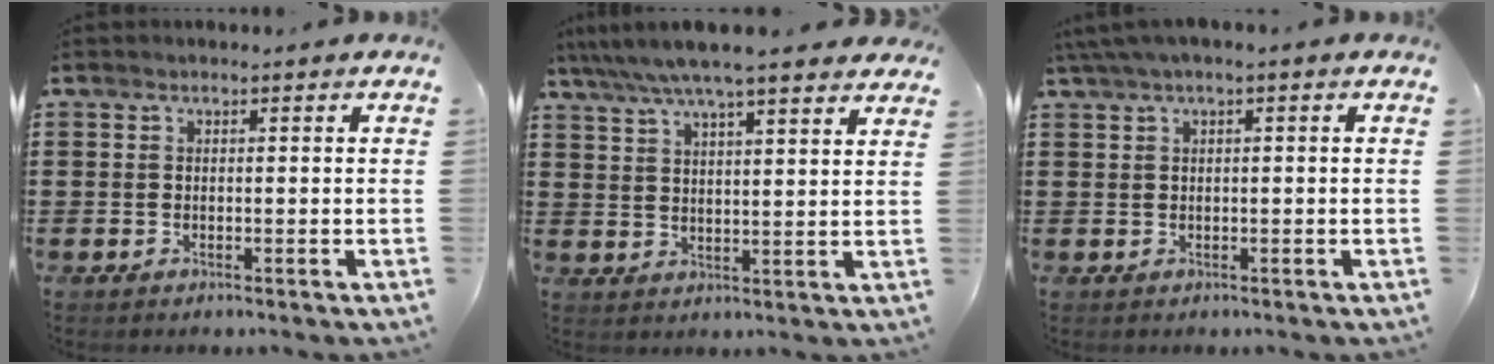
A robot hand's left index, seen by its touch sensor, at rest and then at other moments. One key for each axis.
{"total": 6.7, "fx": 5.9, "fy": 0.3, "fz": 3.2, "tx": -0.080, "ty": -0.018, "tz": 0.103}
{"total": 1.7, "fx": 0.1, "fy": 0.2, "fz": 1.7, "tx": -0.036, "ty": -0.003, "tz": 0.000}